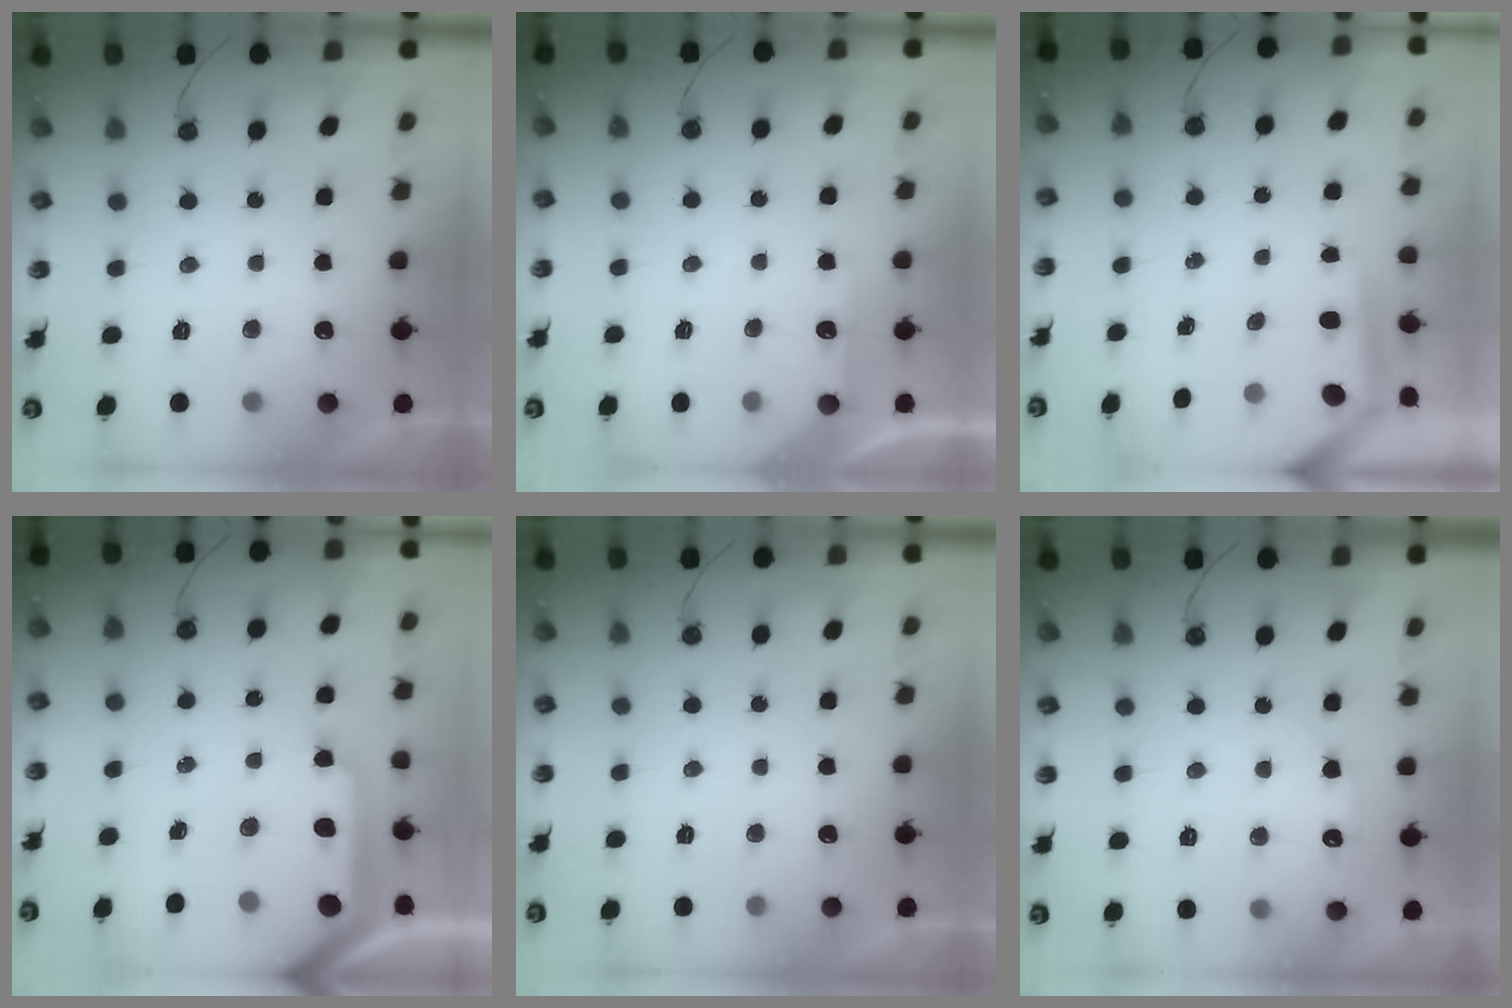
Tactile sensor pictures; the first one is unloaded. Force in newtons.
{"total": 4.1, "press": 4.1, "slide": 0.6}
{"total": 3.9, "press": 3.9, "slide": 0.2}
{"total": 13.8, "press": 13.7, "slide": 1.7}
{"total": 0.0}
{"total": 4.7, "press": 4.6, "slide": 0.6}